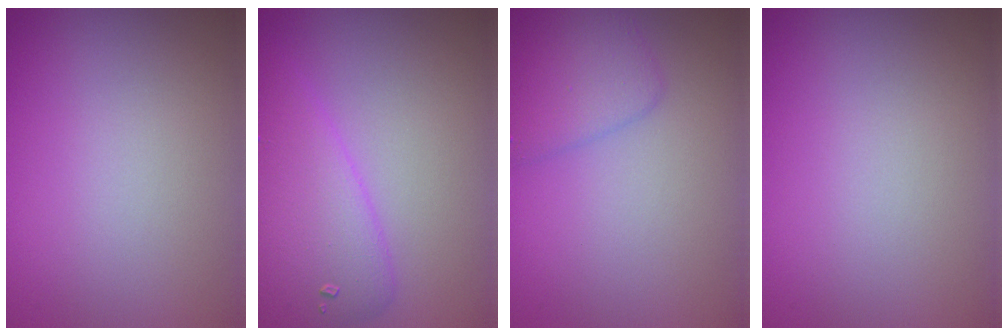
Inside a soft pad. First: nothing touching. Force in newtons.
{"total": 4.5, "press": 4.5, "slide": 0.2}
{"total": 2.6, "press": 2.5, "slide": 0.2}
{"total": 0.0}